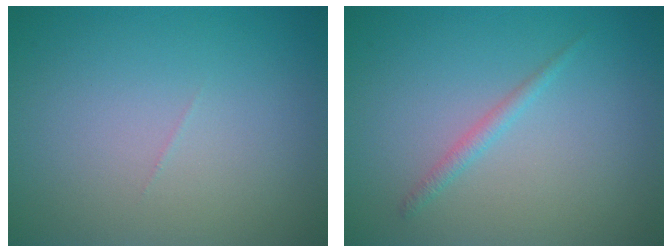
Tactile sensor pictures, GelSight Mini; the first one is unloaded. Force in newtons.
{"total": 1.1, "press": 1.1, "slide": 0.1}